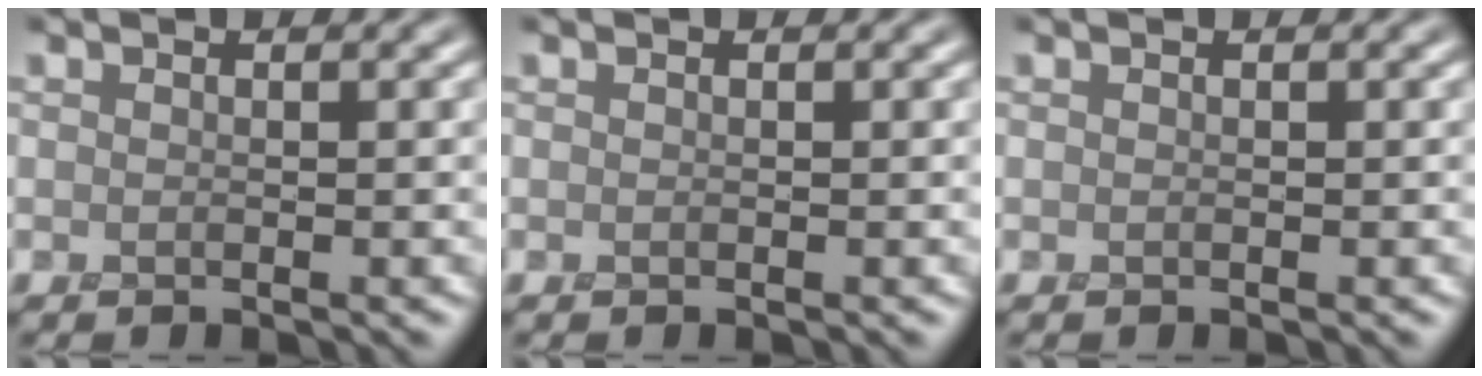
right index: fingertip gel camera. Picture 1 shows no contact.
{"total": 0.0}
{"total": 0.0}